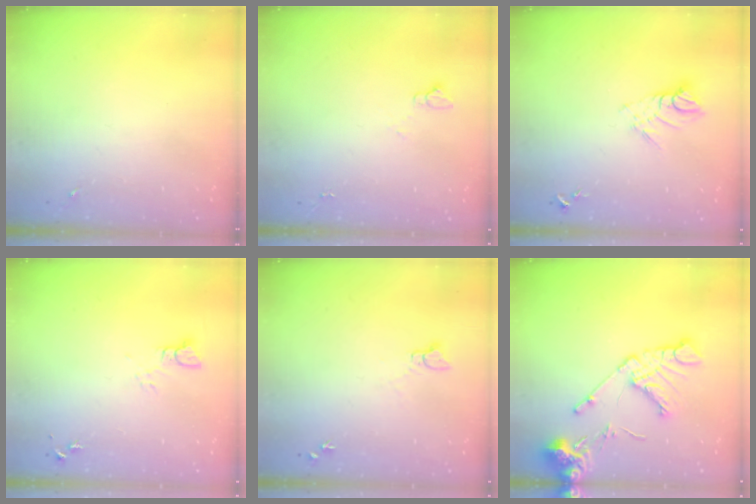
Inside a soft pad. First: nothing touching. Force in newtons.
{"total": 3.1, "press": 3.0, "slide": 0.3}
{"total": 7.9, "press": 7.9, "slide": 0.5}
{"total": 3.2, "press": 3.2, "slide": 0.1}
{"total": 3.8, "press": 3.8, "slide": 0.4}
{"total": 15.5, "press": 15.4, "slide": 2.0}